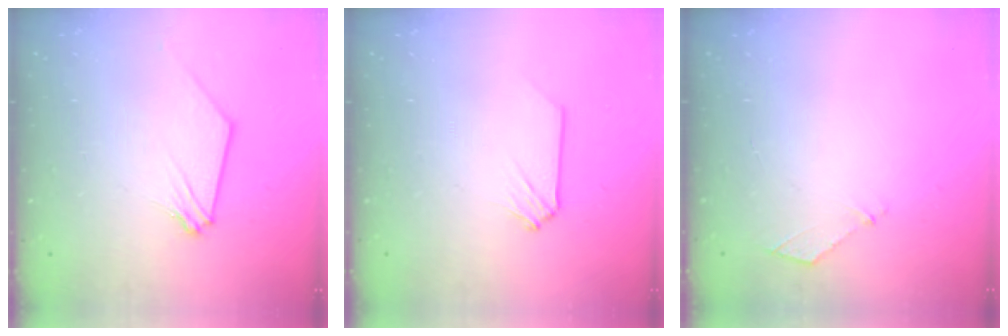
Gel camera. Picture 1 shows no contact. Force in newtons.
{"total": 0.0}
{"total": 5.1, "press": 5.1, "slide": 0.8}